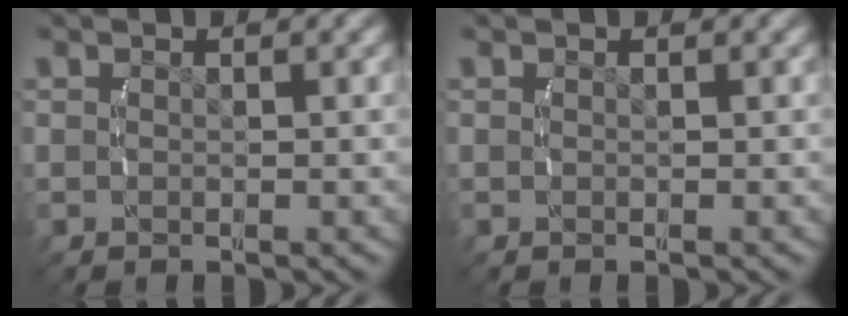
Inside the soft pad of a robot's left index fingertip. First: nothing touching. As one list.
[{"total": 0.0}]